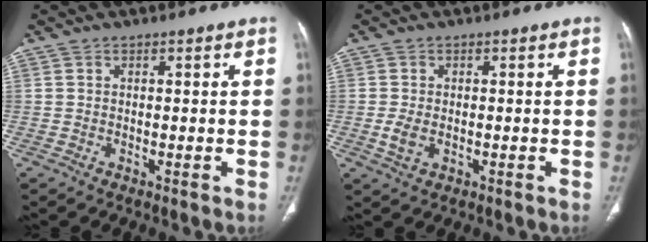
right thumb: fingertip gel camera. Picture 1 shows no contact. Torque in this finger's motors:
{"motor_torque": [-0.41, 0.05, 0.19, 0.43, 0.14]}